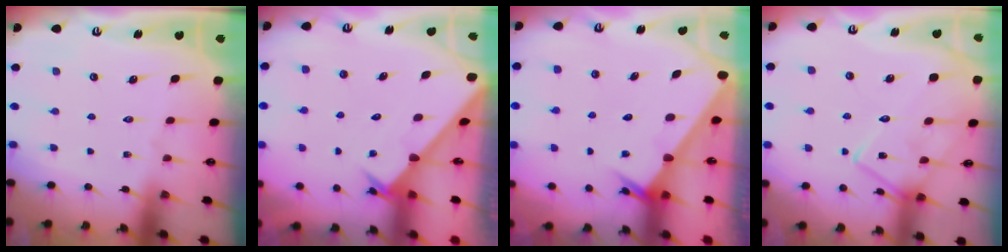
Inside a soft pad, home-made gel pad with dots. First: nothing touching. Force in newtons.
{"total": 2.6, "press": 2.6, "slide": 0.2}
{"total": 2.4, "press": 2.4, "slide": 0.1}
{"total": 13.5, "press": 13.5, "slide": 0.8}